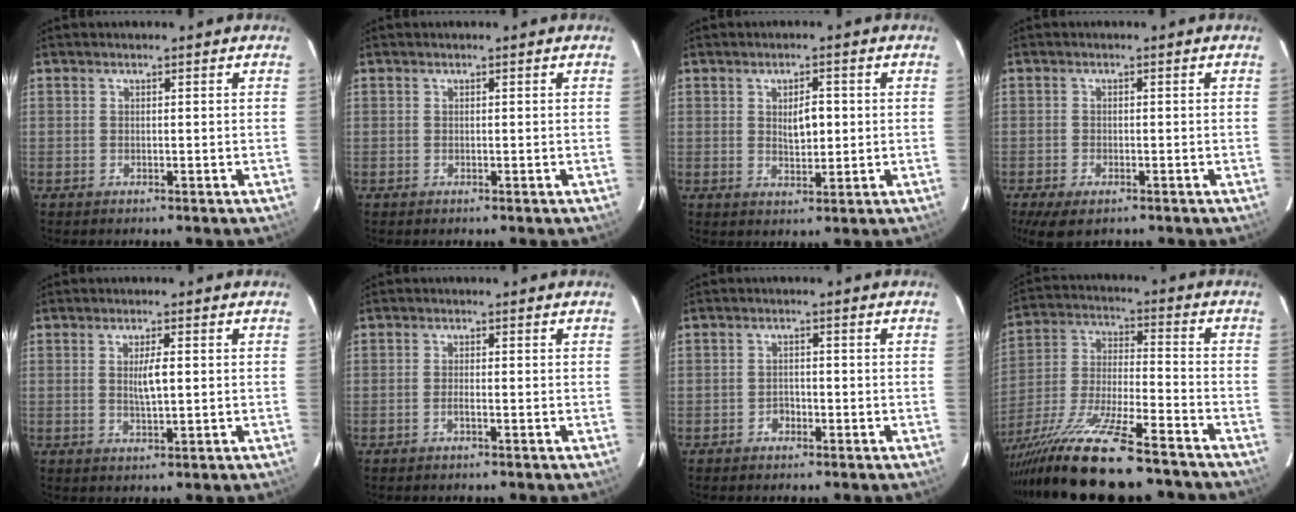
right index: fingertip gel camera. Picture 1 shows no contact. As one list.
[{"total": 0.0}, {"total": 4.0, "force": [0.5, 1.6, 3.6], "torque": [-0.062, 0.000, 0.013]}, {"total": 5.3, "force": [-3.5, 2.2, 3.2], "torque": [-0.059, -0.010, -0.057]}, {"total": 3.4, "force": [0.3, 0.5, 3.3], "torque": [-0.060, -0.002, 0.006]}, {"total": 1.1, "force": [-0.5, 0.1, 0.9], "torque": [-0.020, 0.001, -0.011]}, {"total": 1.7, "force": [-0.9, 1.1, 0.8], "torque": [-0.011, 0.006, -0.016]}, {"total": 21.7, "force": [-17.2, 2.3, 12.9], "torque": [-0.252, -0.032, -0.302]}]